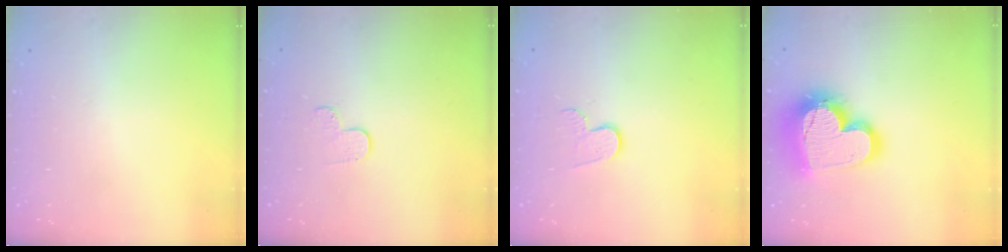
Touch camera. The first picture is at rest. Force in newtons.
{"total": 3.9, "press": 3.9, "slide": 0.4}
{"total": 6.3, "press": 6.3, "slide": 0.5}
{"total": 21.6, "press": 21.5, "slide": 1.7}